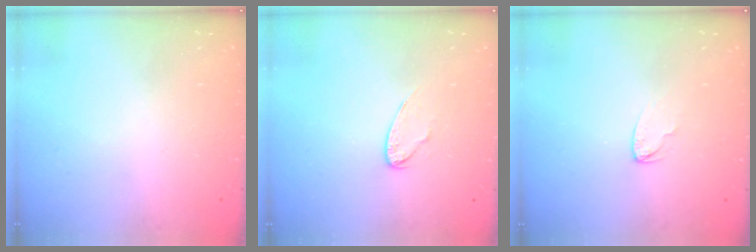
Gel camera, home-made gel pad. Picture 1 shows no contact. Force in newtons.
{"total": 7.6, "press": 7.6, "slide": 0.3}
{"total": 3.1, "press": 3.0, "slide": 0.3}